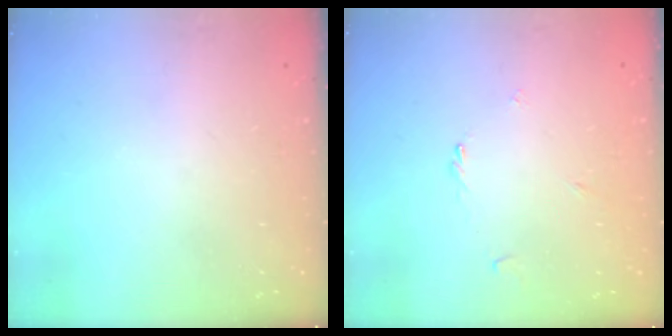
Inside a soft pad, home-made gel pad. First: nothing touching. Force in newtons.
{"total": 1.2, "press": 1.2, "slide": 0.4}